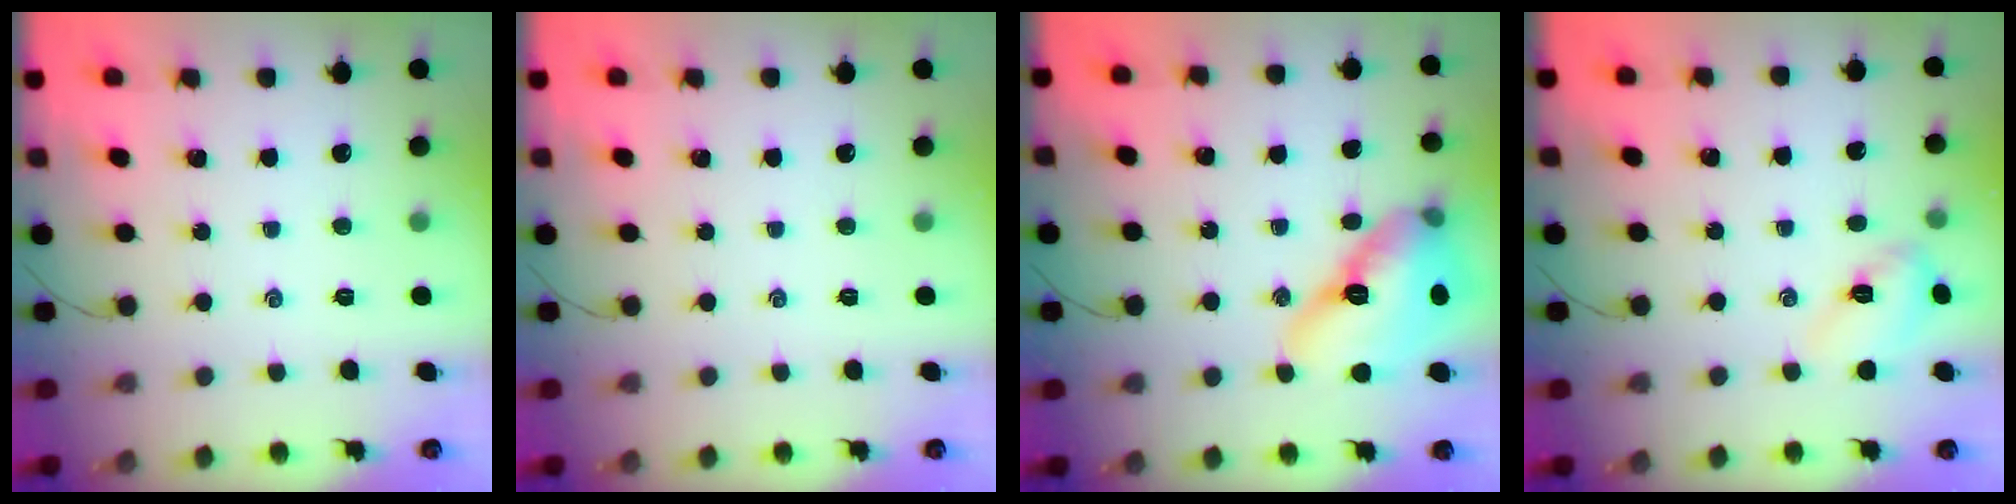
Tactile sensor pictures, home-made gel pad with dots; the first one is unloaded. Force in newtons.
{"total": 0.0}
{"total": 16.7, "press": 16.0, "slide": 4.9}
{"total": 5.1, "press": 5.1, "slide": 0.7}